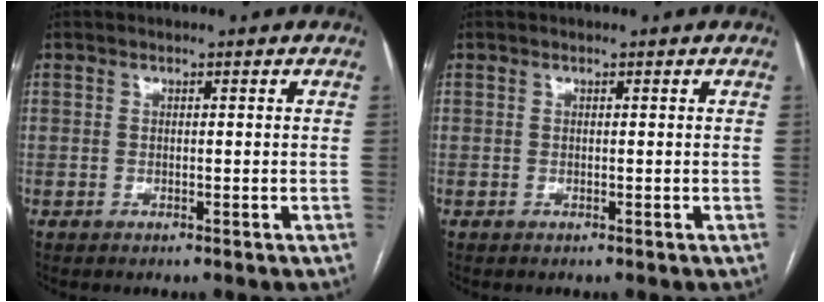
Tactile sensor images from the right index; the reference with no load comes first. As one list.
[{"total": 0.0}]